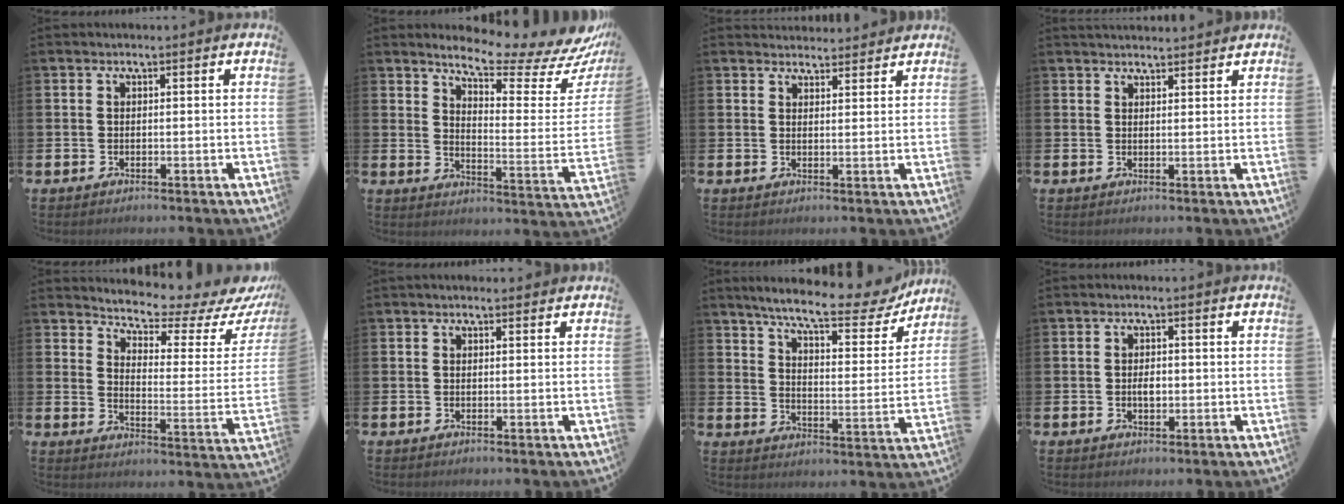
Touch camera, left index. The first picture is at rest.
{"total": 8.2, "force": [7.5, 1.3, 2.9], "torque": [-0.063, -0.069, 0.123]}
{"total": 2.9, "force": [2.8, 0.7, -0.2], "torque": [0.005, -0.016, 0.051]}
{"total": 2.5, "force": [2.4, 0.3, 0.1], "torque": [0.002, -0.013, 0.043]}
{"total": 6.4, "force": [6.3, 0.7, 1.4], "torque": [-0.046, -0.059, 0.103]}
{"total": 0.7, "force": [0.6, 0.3, 0.3], "torque": [0.002, 0.001, 0.009]}
{"total": 9.0, "force": [7.9, 1.4, 4.2], "torque": [-0.101, -0.047, 0.130]}
{"total": 1.9, "force": [-0.2, 1.2, 1.5], "torque": [-0.021, 0.002, -0.006]}